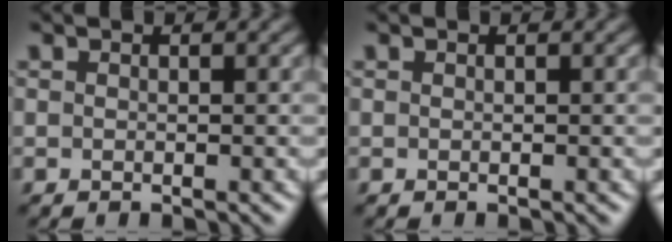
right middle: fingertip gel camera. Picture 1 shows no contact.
{"total": 0.0}